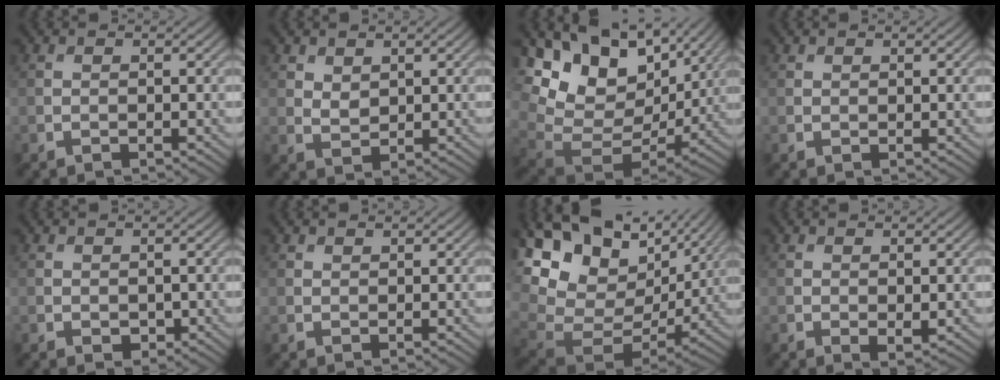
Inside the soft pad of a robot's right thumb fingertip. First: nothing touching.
{"total": 2.5, "force": [1.7, 1.5, 1.0], "torque": [-0.026, -0.004, 0.034]}
{"total": 17.3, "force": [7.2, 11.7, 10.5], "torque": [-0.225, 0.013, 0.160]}
{"total": 0.7, "force": [0.7, 0.3, 0.1], "torque": [-0.002, -0.002, 0.015]}
{"total": 1.0, "force": [0.1, 0.9, 0.6], "torque": [-0.011, -0.006, 0.006]}
{"total": 0.9, "force": [0.8, 0.4, 0.1], "torque": [-0.004, -0.001, 0.018]}
{"total": 19.2, "force": [7.3, 12.7, 12.4], "torque": [-0.280, 0.006, 0.165]}
{"total": 1.4, "force": [0.3, 0.8, 1.2], "torque": [-0.020, -0.008, 0.010]}